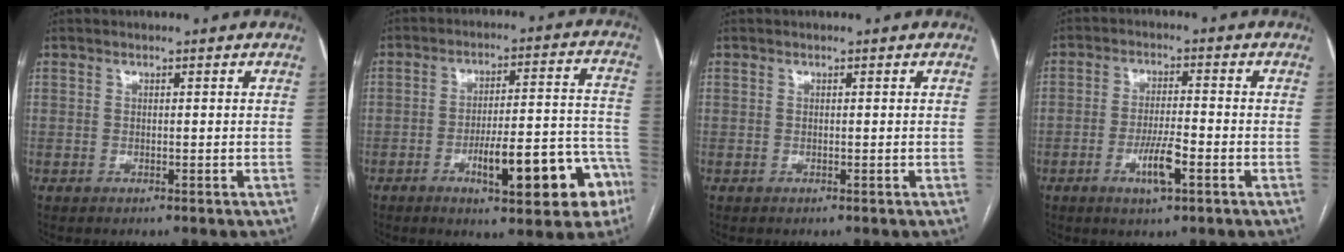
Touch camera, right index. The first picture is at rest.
{"total": 14.6, "force": [-6.8, 3.6, 12.4], "torque": [-0.148, 0.033, -0.086]}
{"total": 0.0}
{"total": 5.8, "force": [-2.5, 1.0, 5.1], "torque": [-0.097, -0.004, -0.043]}